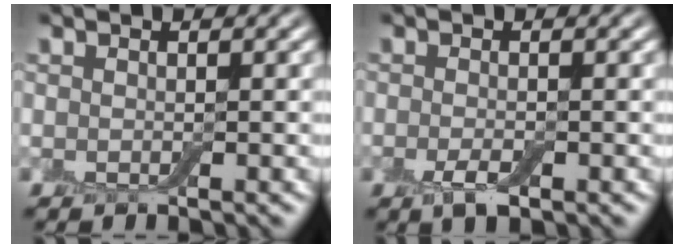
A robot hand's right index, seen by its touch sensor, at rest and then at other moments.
{"total": 1.7, "force": [-0.9, 0.6, 1.3], "torque": [-0.027, -0.003, -0.017]}